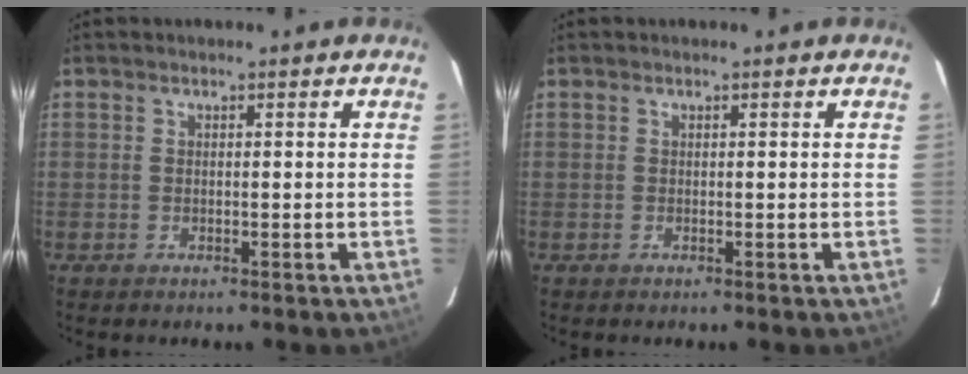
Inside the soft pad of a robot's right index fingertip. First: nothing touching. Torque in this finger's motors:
{"motor_torque": [-0.12, 0.24, -0.06, 0.00]}